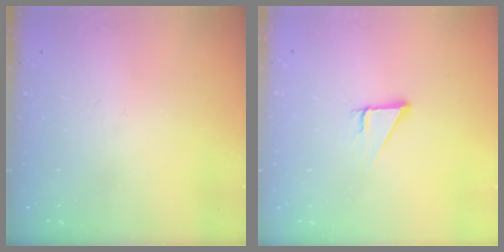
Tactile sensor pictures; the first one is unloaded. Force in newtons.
{"total": 2.7, "press": 2.7, "slide": 0.3}